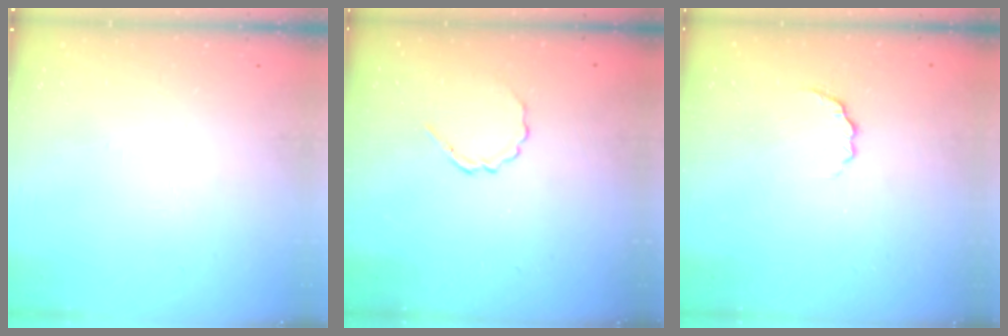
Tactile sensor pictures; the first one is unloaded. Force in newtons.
{"total": 4.3, "press": 4.0, "slide": 1.4}
{"total": 3.2, "press": 3.1, "slide": 0.9}